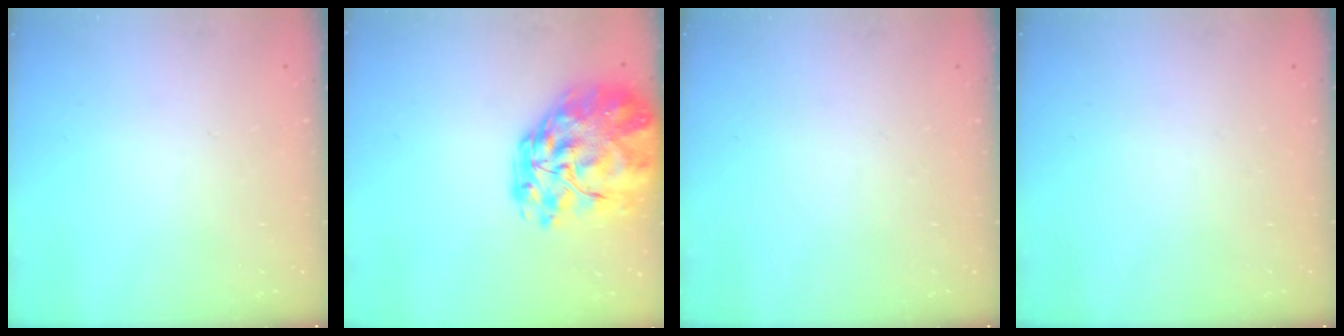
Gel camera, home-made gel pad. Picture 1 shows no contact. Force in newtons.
{"total": 18.7, "press": 17.7, "slide": 6.1}
{"total": 0.0}
{"total": 0.0}